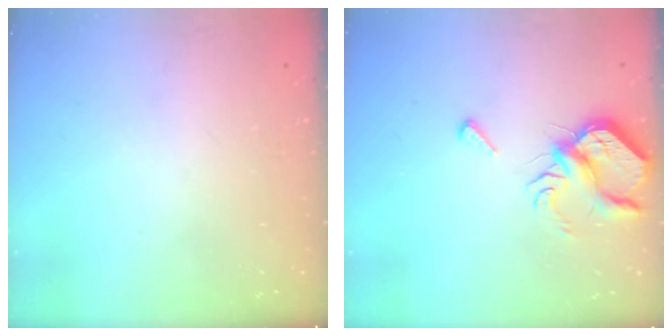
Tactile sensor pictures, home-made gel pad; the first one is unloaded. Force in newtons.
{"total": 6.8, "press": 6.8, "slide": 1.1}